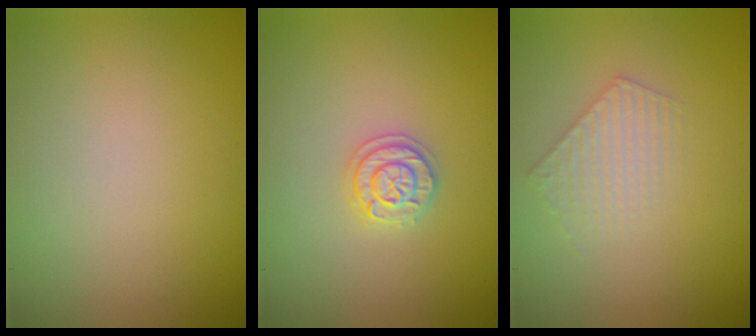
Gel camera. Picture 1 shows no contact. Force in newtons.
{"total": 2.0, "press": 1.9, "slide": 0.3}
{"total": 1.9, "press": 1.9, "slide": 0.3}